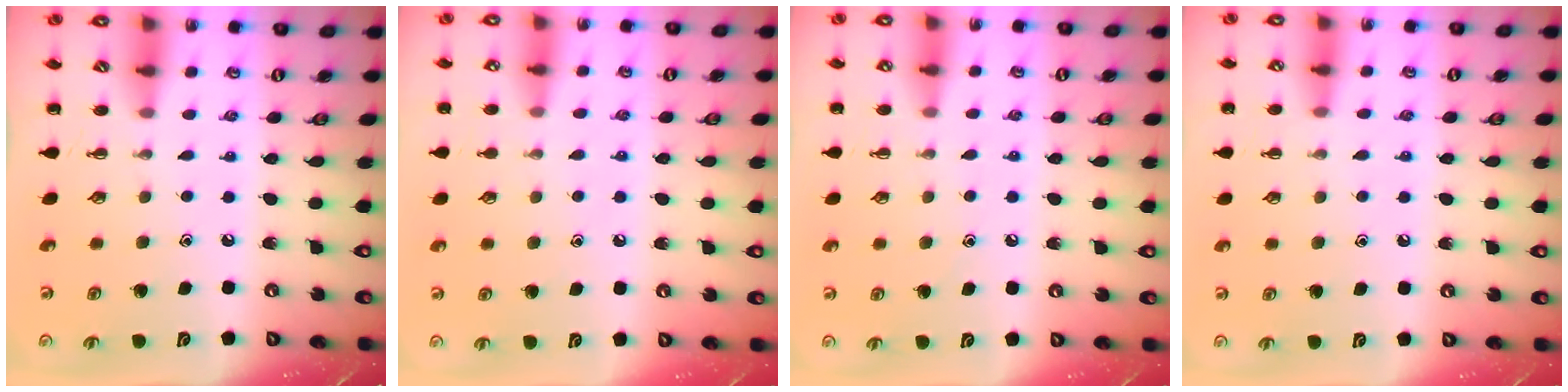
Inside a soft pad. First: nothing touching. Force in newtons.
{"total": 5.9, "press": 5.5, "slide": 1.9}
{"total": 6.8, "press": 6.5, "slide": 2.0}
{"total": 6.6, "press": 6.2, "slide": 2.2}